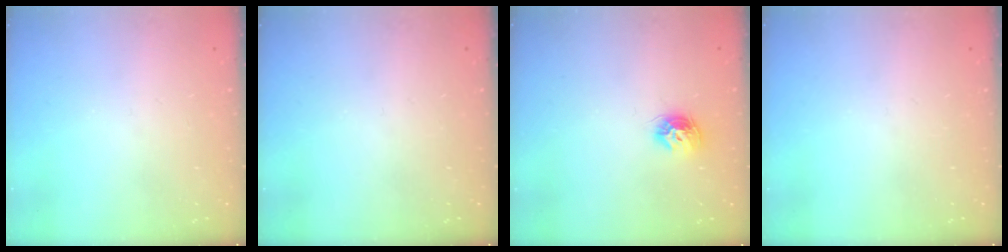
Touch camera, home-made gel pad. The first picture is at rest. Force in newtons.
{"total": 0.0}
{"total": 8.3, "press": 8.3, "slide": 0.2}
{"total": 0.0}